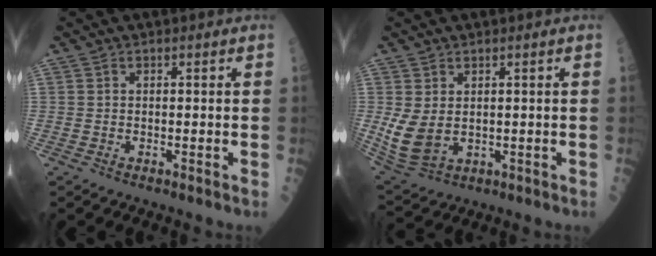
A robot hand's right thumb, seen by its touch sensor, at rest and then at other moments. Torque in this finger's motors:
{"motor_torque": [-0.33, 0.63, 0.07, -0.01, 0.22]}